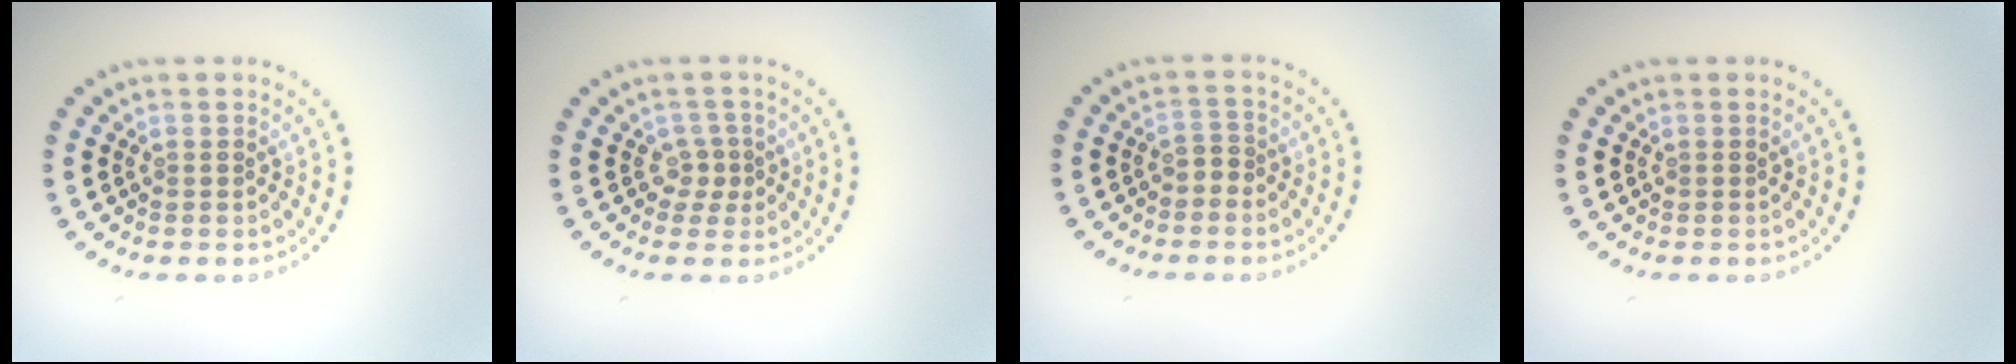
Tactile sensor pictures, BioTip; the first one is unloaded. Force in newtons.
{"total": 1.6, "press": 1.1, "slide": 1.2}
{"total": 1.0, "press": 0.8, "slide": 0.5}
{"total": 0.0}